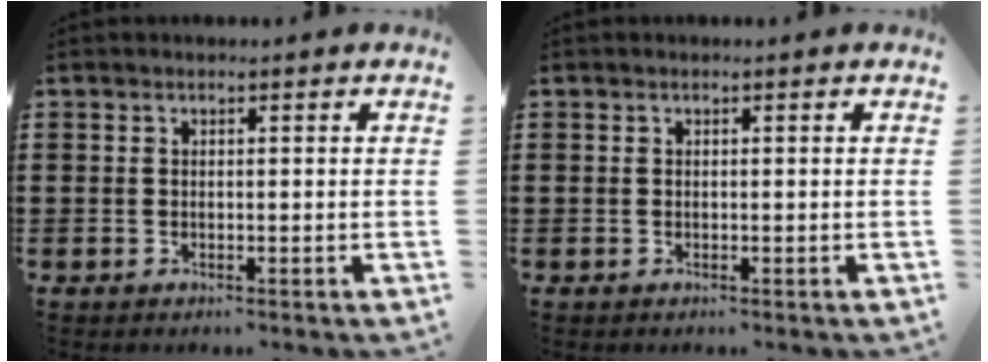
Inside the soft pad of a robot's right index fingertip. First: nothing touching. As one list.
[{"total": 0.0}]